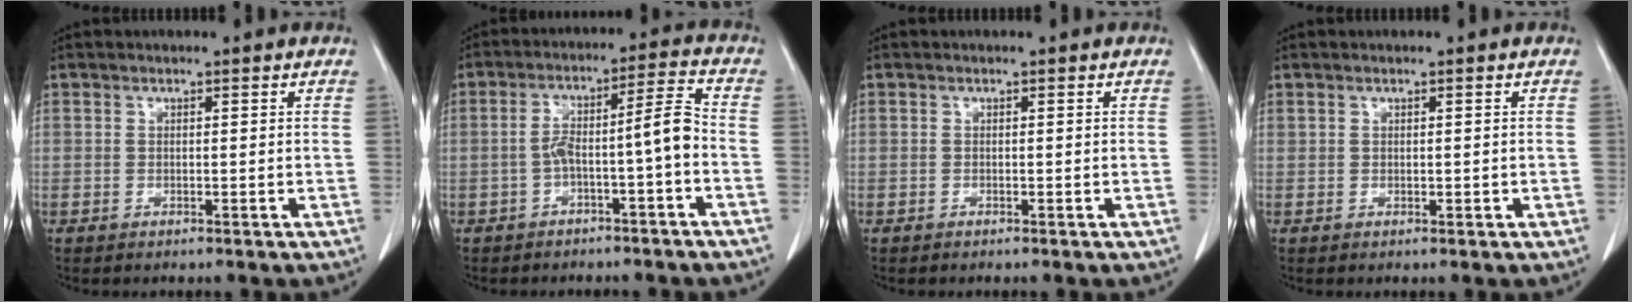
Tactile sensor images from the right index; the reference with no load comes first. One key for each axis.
{"total": 7.1, "fx": -2.2, "fy": -0.2, "fz": 6.7, "tx": -0.112, "ty": 0.033, "tz": -0.034}
{"total": 0.0}
{"total": 0.6, "fx": 0.3, "fy": 0.3, "fz": 0.5, "tx": -0.003, "ty": -0.003, "tz": 0.006}